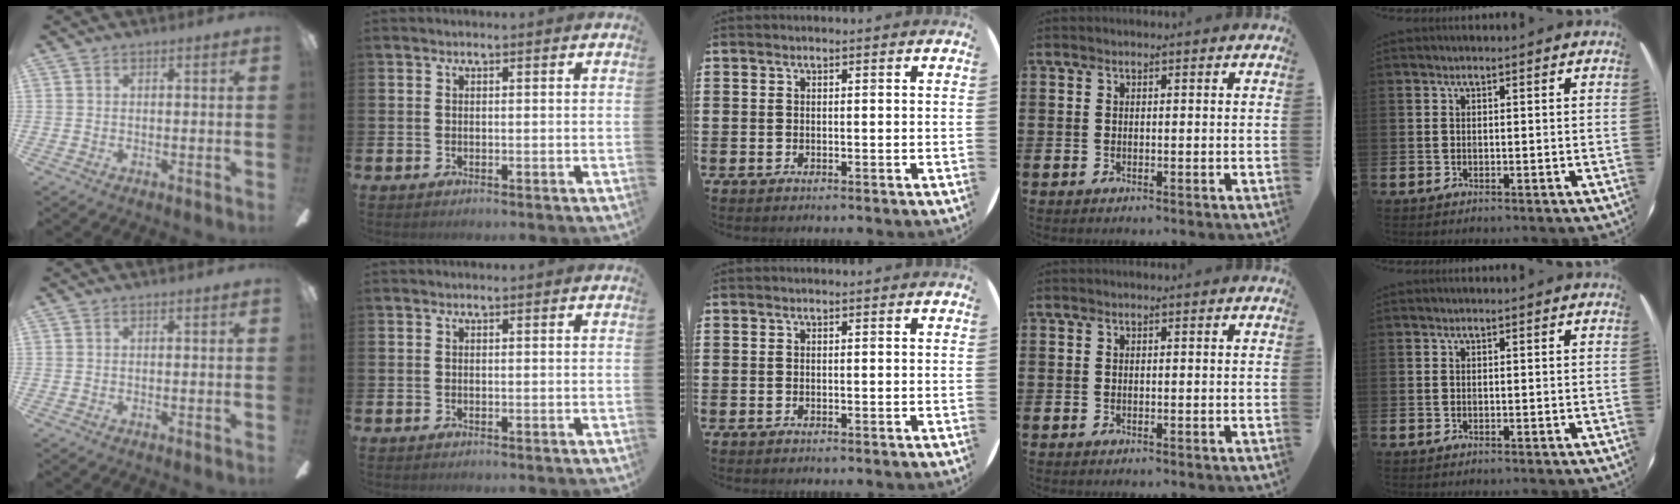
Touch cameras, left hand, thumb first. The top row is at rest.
{}